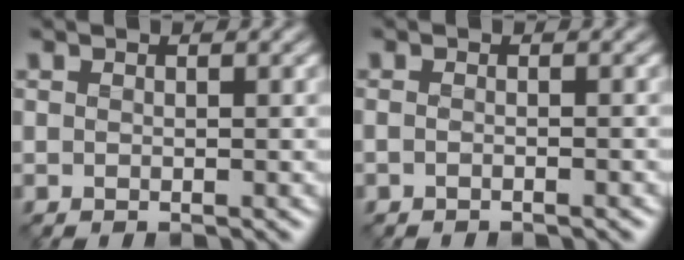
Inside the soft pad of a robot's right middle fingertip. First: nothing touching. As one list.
[{"total": 0.8, "force": [-0.7, -0.1, 0.3], "torque": [-0.006, -0.003, -0.016]}]